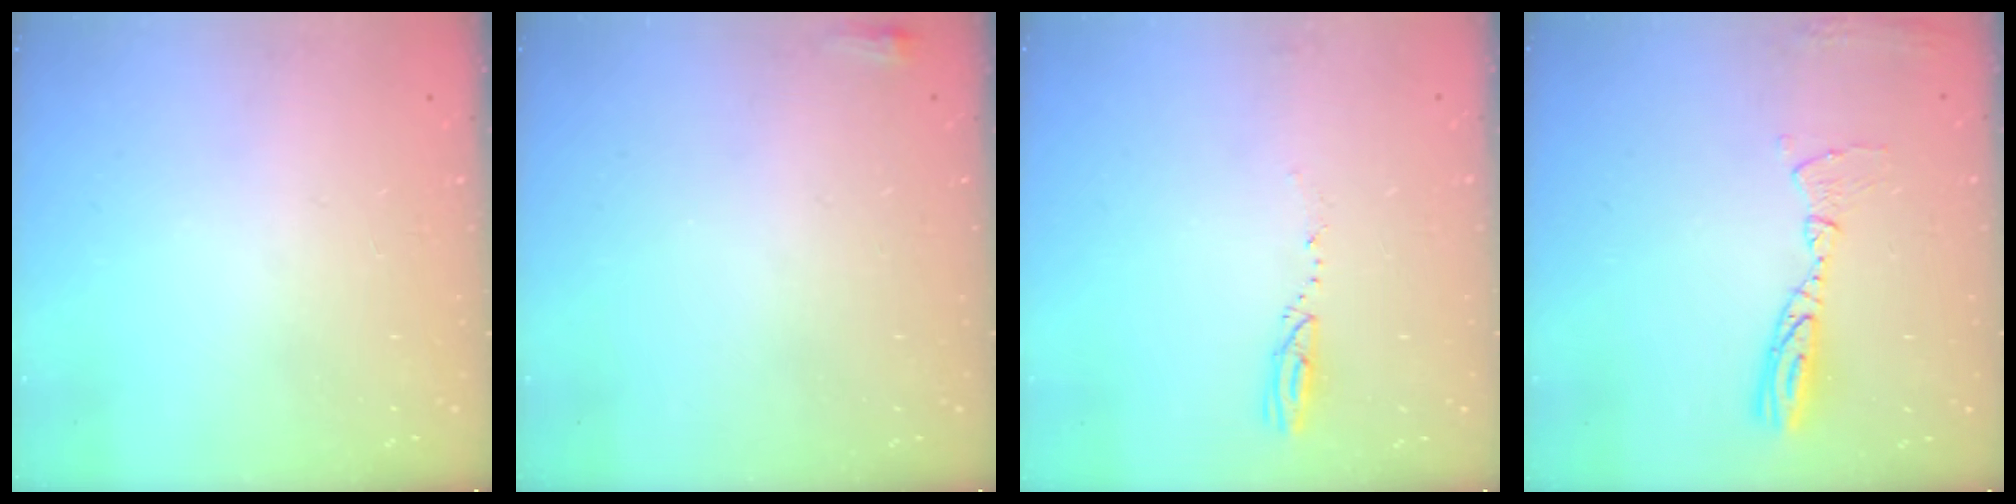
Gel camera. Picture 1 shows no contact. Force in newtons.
{"total": 2.9, "press": 2.6, "slide": 1.1}
{"total": 2.9, "press": 2.9, "slide": 0.4}
{"total": 10.0, "press": 10.0, "slide": 0.8}